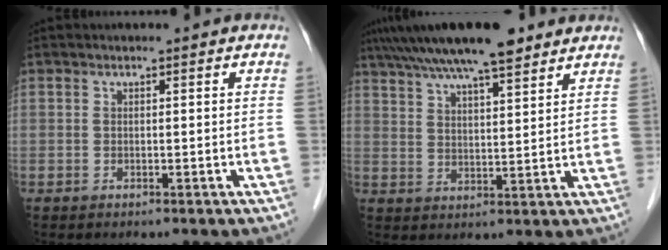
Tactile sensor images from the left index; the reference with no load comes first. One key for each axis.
{"total": 14.0, "fx": 11.0, "fy": 2.4, "fz": 8.3, "tx": -0.144, "ty": 0.035, "tz": 0.179}